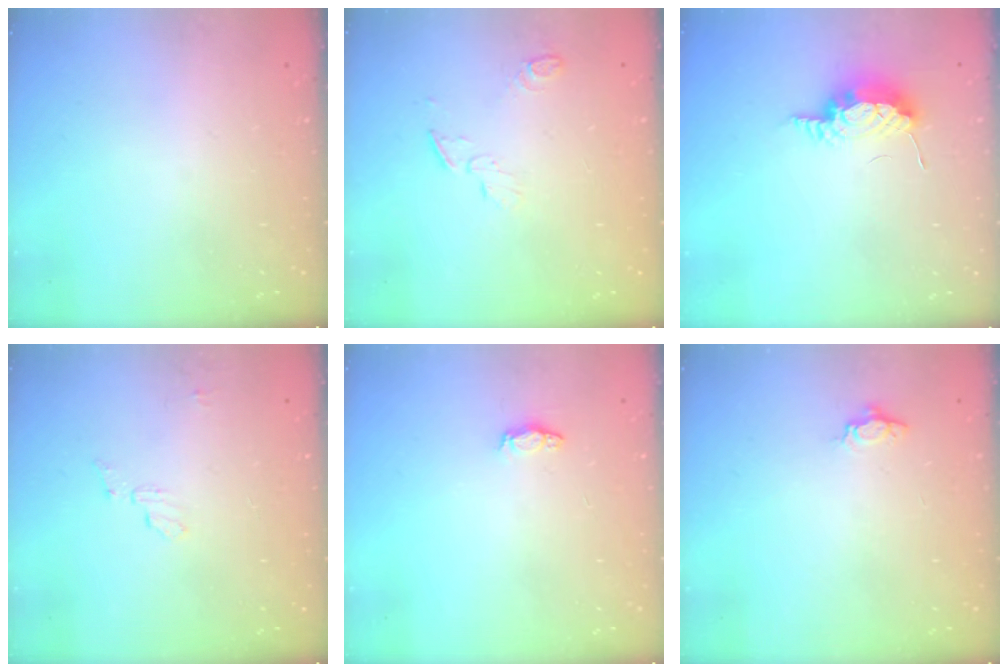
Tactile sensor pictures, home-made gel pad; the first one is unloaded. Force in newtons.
{"total": 5.1, "press": 5.0, "slide": 0.5}
{"total": 8.0, "press": 7.7, "slide": 2.2}
{"total": 4.6, "press": 4.6, "slide": 0.4}
{"total": 3.0, "press": 2.9, "slide": 0.4}
{"total": 3.7, "press": 3.6, "slide": 0.5}